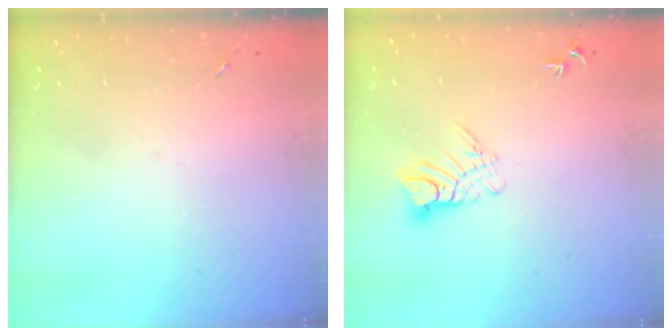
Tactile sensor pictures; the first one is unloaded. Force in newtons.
{"total": 7.6, "press": 7.5, "slide": 0.7}